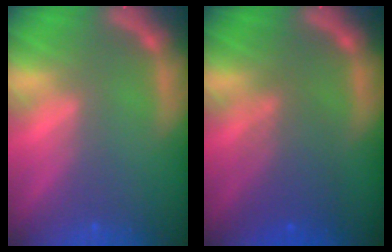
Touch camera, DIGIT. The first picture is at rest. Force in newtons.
{"total": 4.6}